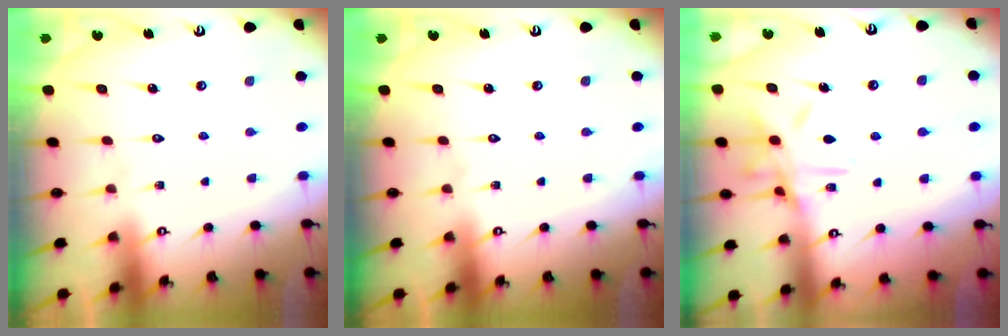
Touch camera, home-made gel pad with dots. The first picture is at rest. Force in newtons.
{"total": 0.0}
{"total": 12.0, "press": 11.9, "slide": 0.8}